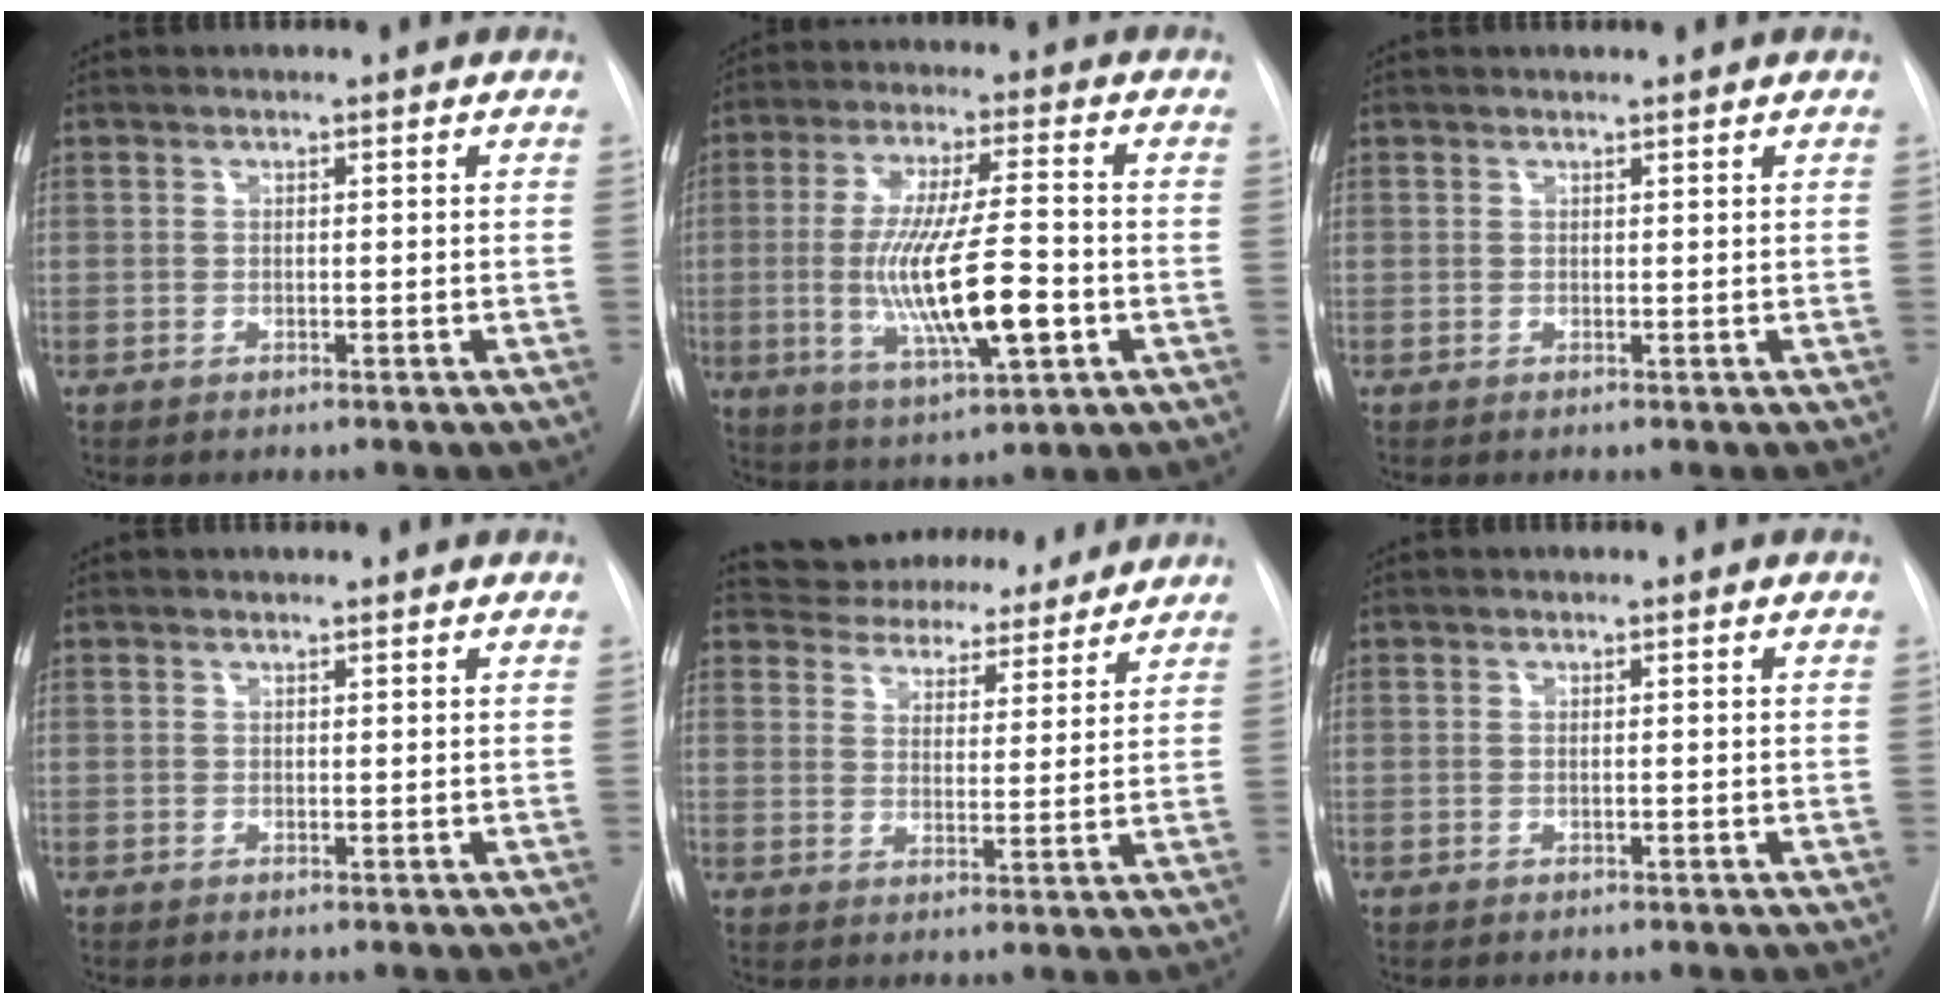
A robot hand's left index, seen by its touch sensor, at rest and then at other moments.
{"total": 14.6, "force": [-2.8, 2.4, 14.1], "torque": [-0.266, -0.011, -0.043]}
{"total": 0.6, "force": [0.5, -0.1, 0.0], "torque": [-0.001, 0.002, 0.010]}
{"total": 0.0}
{"total": 14.0, "force": [13.0, 4.4, 2.8], "torque": [-0.038, 0.013, 0.180]}
{"total": 0.6, "force": [-0.2, 0.1, 0.5], "torque": [-0.012, -0.001, 0.000]}